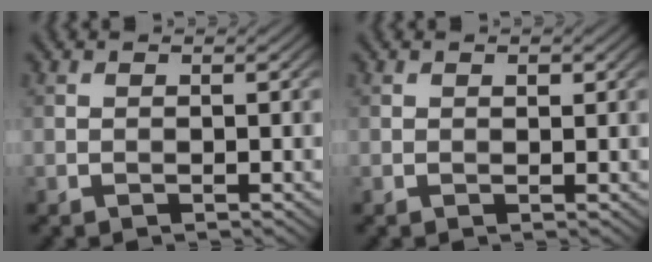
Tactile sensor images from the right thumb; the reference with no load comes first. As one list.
[{"total": 0.6, "force": [0.3, 0.3, 0.4], "torque": [-0.005, -0.001, 0.004]}]